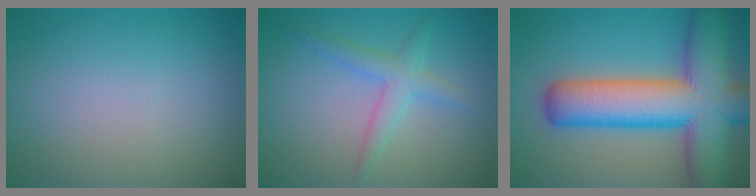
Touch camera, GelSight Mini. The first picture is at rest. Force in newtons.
{"total": 2.7, "press": 2.7, "slide": 0.0}
{"total": 13.3, "press": 13.3, "slide": 0.5}